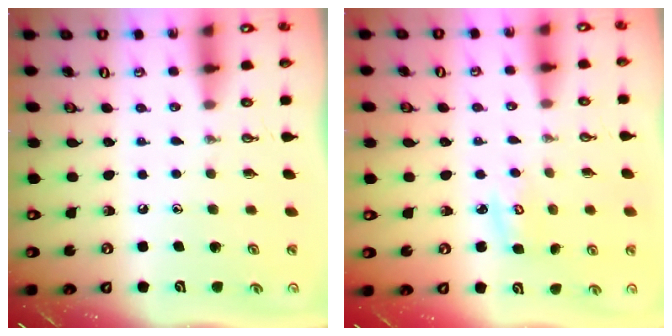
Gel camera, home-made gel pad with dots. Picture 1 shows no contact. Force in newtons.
{"total": 3.8, "press": 3.8, "slide": 0.3}